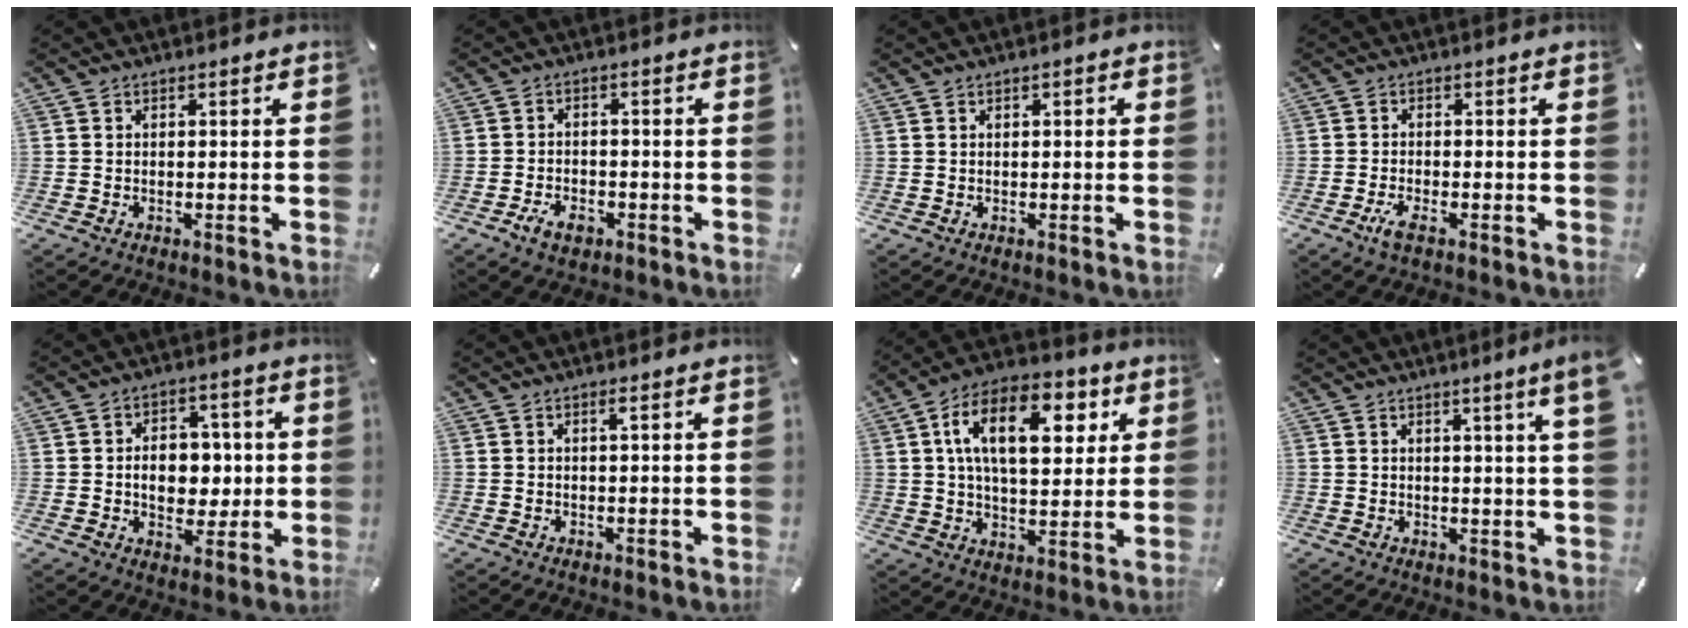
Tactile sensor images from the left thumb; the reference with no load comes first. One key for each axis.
{"total": 4.4, "fx": -2.4, "fy": 2.7, "fz": 2.4, "tx": -0.050, "ty": 0.010, "tz": -0.046}
{"total": 0.7, "fx": 0.0, "fy": 0.4, "fz": 0.5, "tx": -0.009, "ty": 0.003, "tz": -0.001}
{"total": 3.1, "fx": -1.7, "fy": 0.9, "fz": 2.4, "tx": -0.059, "ty": -0.001, "tz": -0.035}
{"total": 9.6, "fx": 0.0, "fy": 7.0, "fz": 6.6, "tx": -0.078, "ty": 0.002, "tz": -0.001}
{"total": 1.0, "fx": 0.4, "fy": 0.0, "fz": 0.9, "tx": -0.018, "ty": -0.001, "tz": 0.006}
{"total": 17.2, "fx": 6.2, "fy": 9.7, "fz": 12.9, "tx": -0.208, "ty": -0.003, "tz": 0.099}
{"total": 5.2, "fx": 2.8, "fy": -0.4, "fz": 4.4, "tx": -0.069, "ty": -0.012, "tz": 0.043}